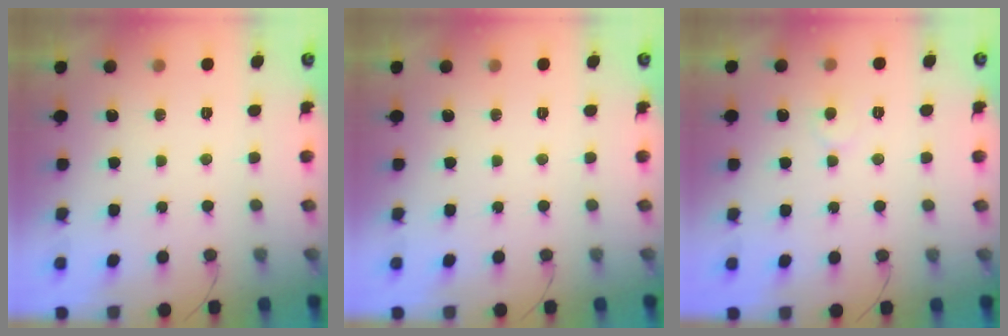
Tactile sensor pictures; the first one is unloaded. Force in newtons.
{"total": 0.0}
{"total": 4.7, "press": 4.7, "slide": 0.4}